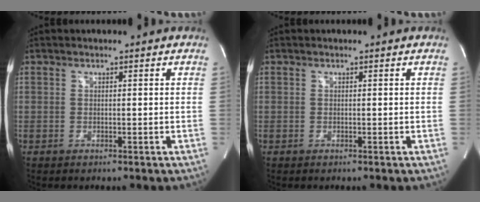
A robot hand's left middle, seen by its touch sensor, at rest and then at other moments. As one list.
[{"total": 0.0}]